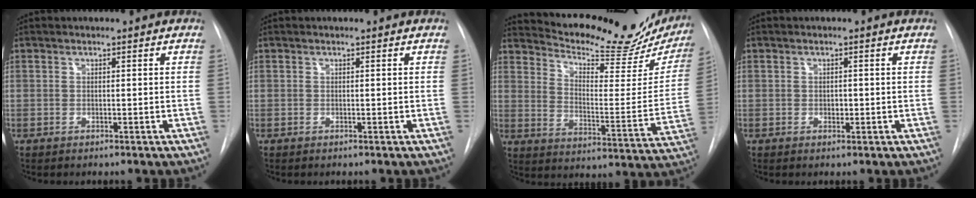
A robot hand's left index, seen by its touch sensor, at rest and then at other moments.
{"total": 0.0}
{"total": 23.9, "force": [21.4, 5.1, 9.2], "torque": [-0.139, -0.074, 0.271]}
{"total": 1.1, "force": [-0.9, 0.5, 0.5], "torque": [-0.006, -0.006, -0.013]}